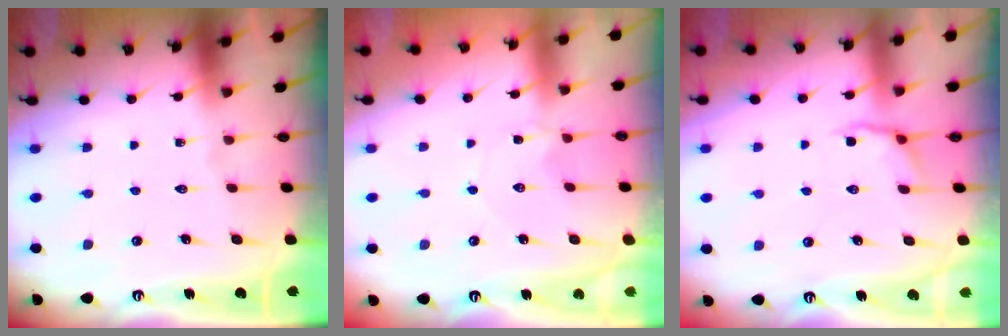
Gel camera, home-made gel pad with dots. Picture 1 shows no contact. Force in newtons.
{"total": 1.1, "press": 1.1, "slide": 0.2}
{"total": 2.8, "press": 2.0, "slide": 2.0}